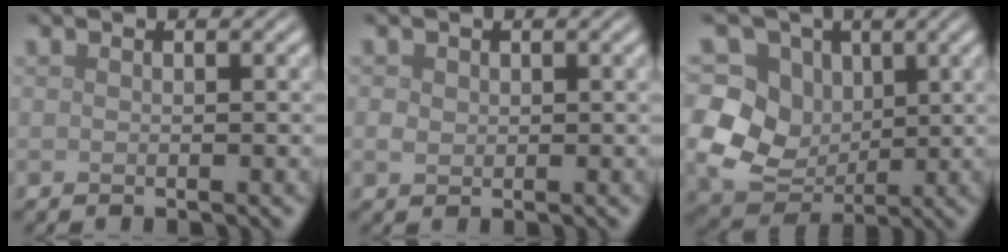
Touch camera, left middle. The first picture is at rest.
{"total": 1.1, "force": [0.2, 1.0, 0.4], "torque": [-0.007, -0.001, 0.003]}
{"total": 10.2, "force": [1.3, 8.5, 5.3], "torque": [-0.125, 0.013, 0.008]}